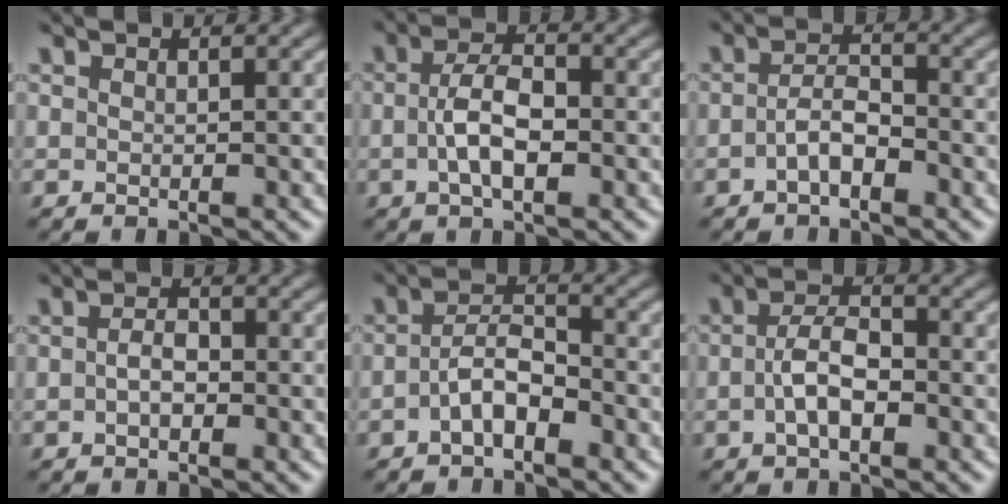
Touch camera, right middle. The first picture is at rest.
{"total": 4.1, "force": [-0.6, 1.9, 3.6], "torque": [-0.070, 0.005, -0.014]}
{"total": 2.5, "force": [-1.0, 1.0, 2.0], "torque": [-0.040, 0.006, -0.023]}
{"total": 1.6, "force": [-0.3, 0.8, 1.4], "torque": [-0.027, 0.004, -0.009]}
{"total": 3.2, "force": [-1.3, 1.4, 2.6], "torque": [-0.048, 0.009, -0.029]}
{"total": 3.4, "force": [-0.8, 1.5, 2.9], "torque": [-0.053, 0.005, -0.019]}